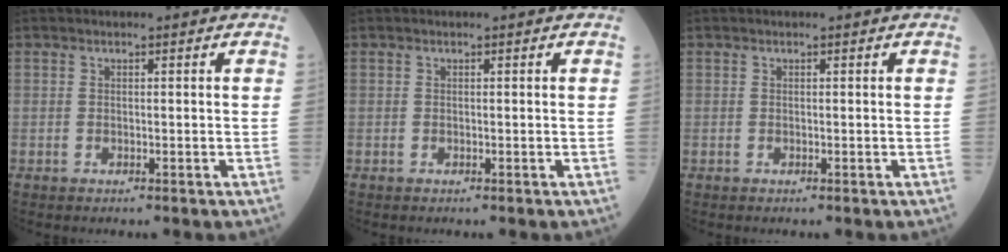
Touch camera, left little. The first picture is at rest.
{"total": 0.0}
{"total": 0.0}